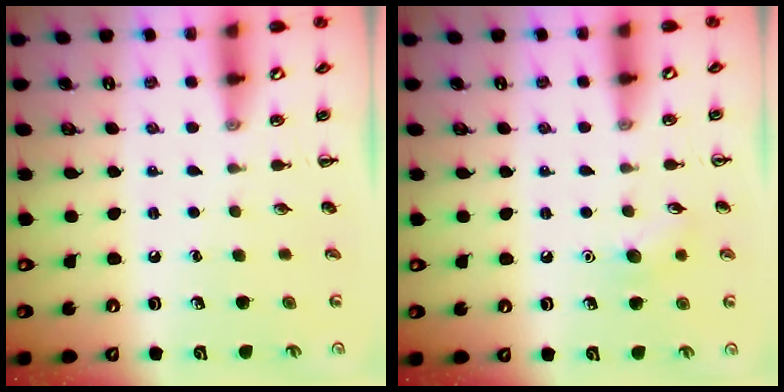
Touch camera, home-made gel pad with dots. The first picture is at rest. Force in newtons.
{"total": 6.5, "press": 6.3, "slide": 1.4}